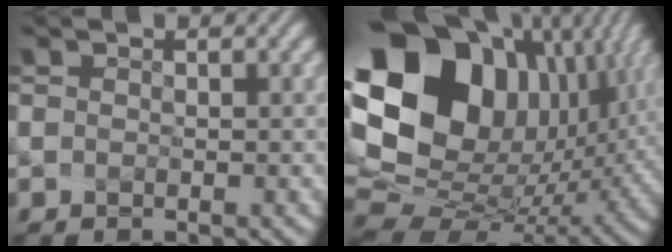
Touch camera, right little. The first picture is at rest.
{"total": 20.7, "force": [6.9, 14.8, 12.8], "torque": [-0.278, 0.007, 0.154]}